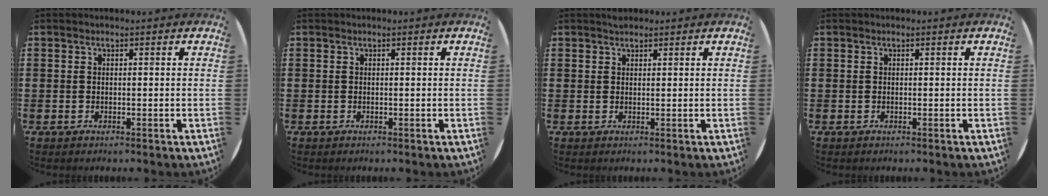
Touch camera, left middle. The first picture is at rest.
{"total": 0.0}
{"total": 1.0, "force": [0.9, 0.3, 0.0], "torque": [0.006, -0.002, 0.016]}
{"total": 0.0}